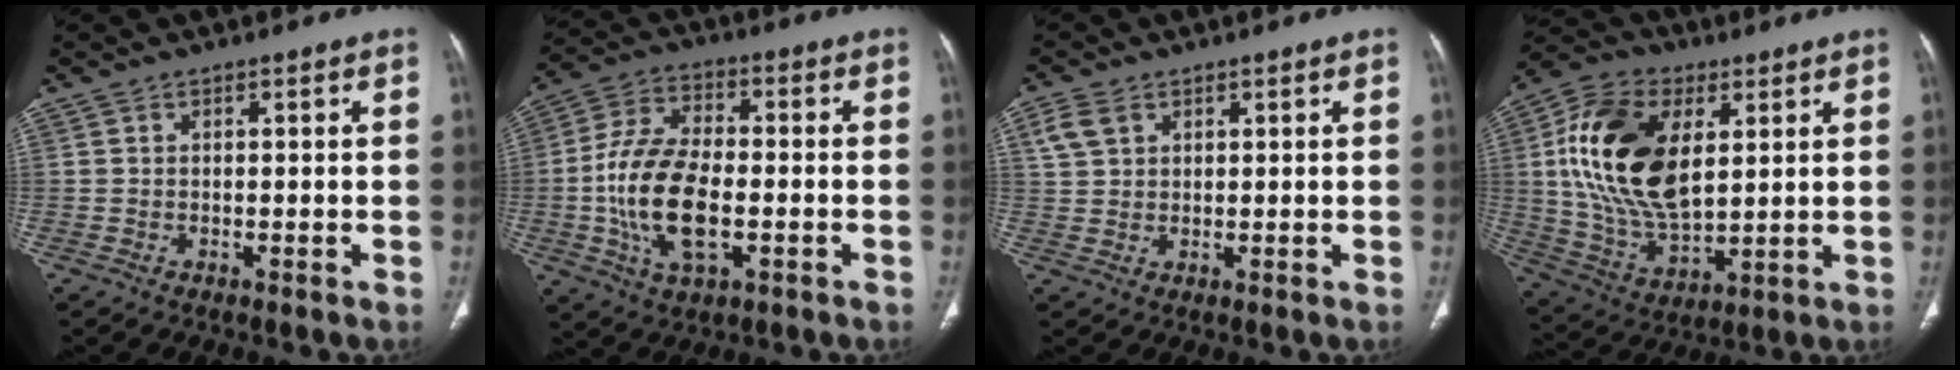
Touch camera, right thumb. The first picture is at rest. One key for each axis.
{"total": 15.3, "fx": -2.7, "fy": 8.1, "fz": 12.7, "tx": -0.249, "ty": 0.016, "tz": -0.050}
{"total": 4.2, "fx": 2.1, "fy": 2.9, "fz": 2.2, "tx": -0.043, "ty": 0.002, "tz": 0.048}
{"total": 20.6, "fx": 4.7, "fy": 11.8, "fz": 16.2, "tx": -0.293, "ty": -0.012, "tz": 0.086}